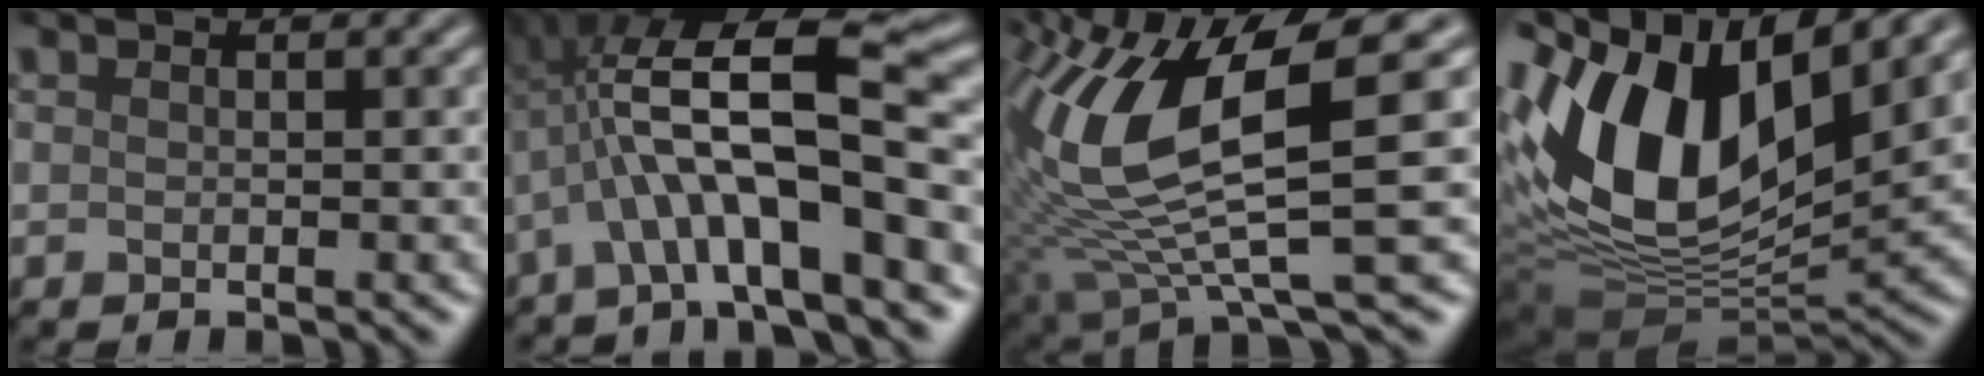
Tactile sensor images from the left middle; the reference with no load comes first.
{"total": 10.3, "force": [-2.1, 2.7, 9.8], "torque": [-0.169, 0.035, -0.029]}
{"total": 11.7, "force": [1.8, 3.4, 11.1], "torque": [-0.237, -0.011, 0.056]}
{"total": 14.4, "force": [4.1, 7.6, 11.5], "torque": [-0.230, 0.018, 0.079]}